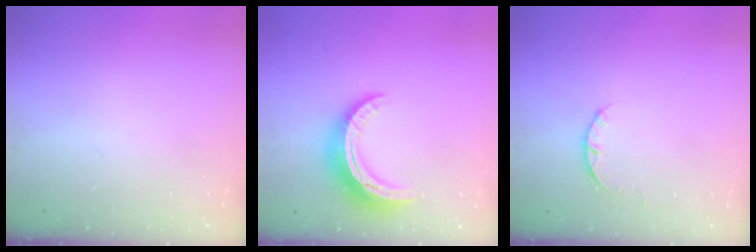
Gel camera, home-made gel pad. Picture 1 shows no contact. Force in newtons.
{"total": 11.8, "press": 11.8, "slide": 0.9}
{"total": 3.2, "press": 3.2, "slide": 0.4}